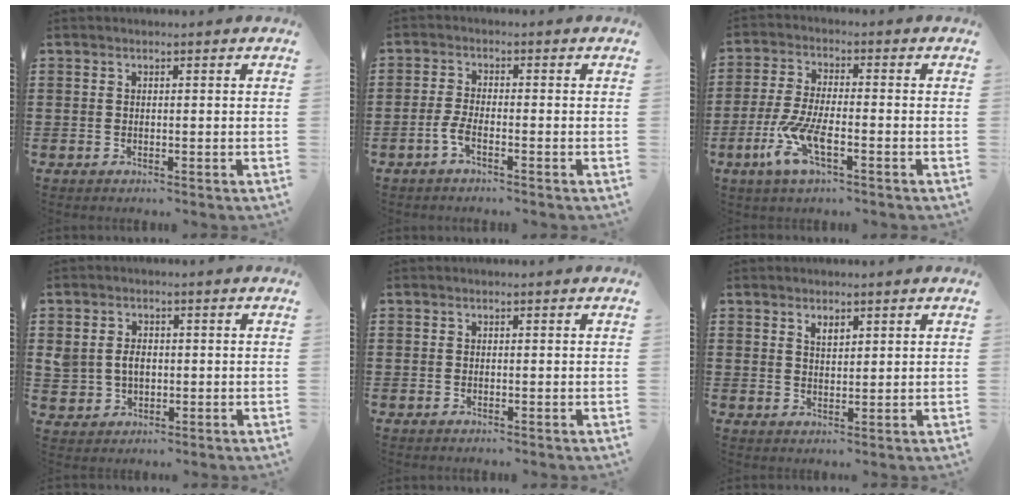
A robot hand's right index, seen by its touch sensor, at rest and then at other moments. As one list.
[{"total": 2.7, "force": [-1.3, 0.5, 2.3], "torque": [-0.053, -0.005, -0.027]}, {"total": 7.3, "force": [-3.0, 1.9, 6.4], "torque": [-0.161, -0.020, -0.062]}, {"total": 3.5, "force": [0.3, 2.8, 2.1], "torque": [-0.063, 0.005, -0.002]}, {"total": 0.0}, {"total": 2.1, "force": [1.6, 0.9, 1.0], "torque": [-0.022, 0.003, 0.029]}]